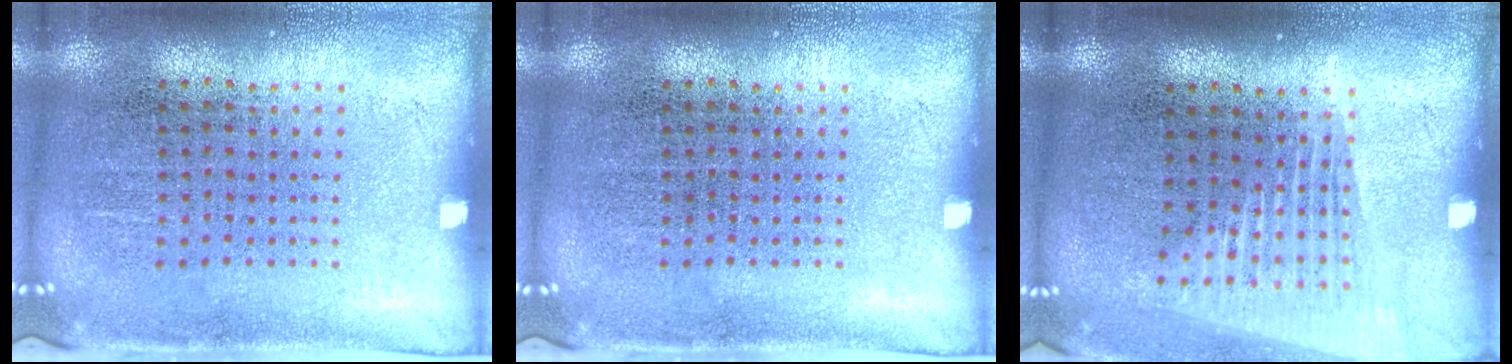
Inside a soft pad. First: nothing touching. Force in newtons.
{"total": 0.0}
{"total": 1.5, "press": 1.3, "slide": 0.8}